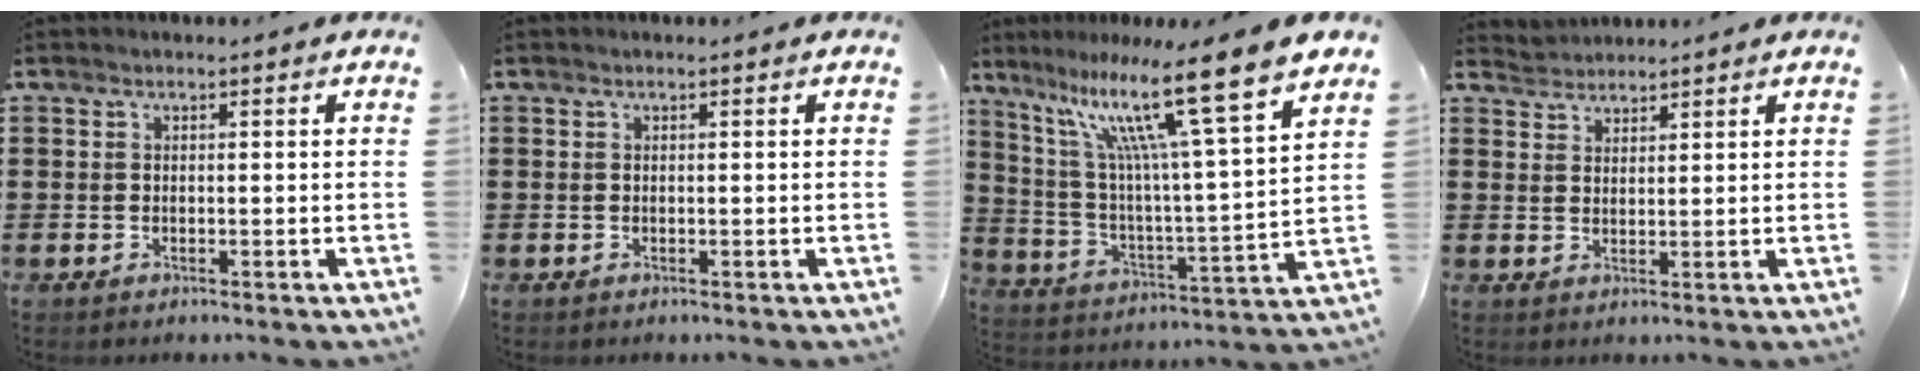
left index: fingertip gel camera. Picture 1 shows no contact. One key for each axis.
{"total": 0.0}
{"total": 14.6, "fx": 10.3, "fy": 0.2, "fz": 10.2, "tx": -0.222, "ty": -0.071, "tz": 0.161}
{"total": 1.9, "fx": 1.8, "fy": 0.4, "fz": -0.5, "tx": 0.002, "ty": 0.000, "tz": 0.036}